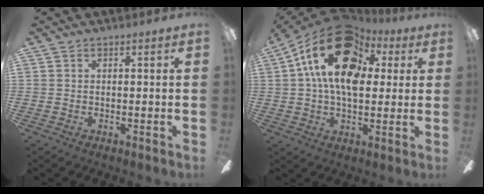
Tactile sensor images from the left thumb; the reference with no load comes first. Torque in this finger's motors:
{"motor_torque": [-0.04, 1.38, 2.02, -0.75, 0.18]}